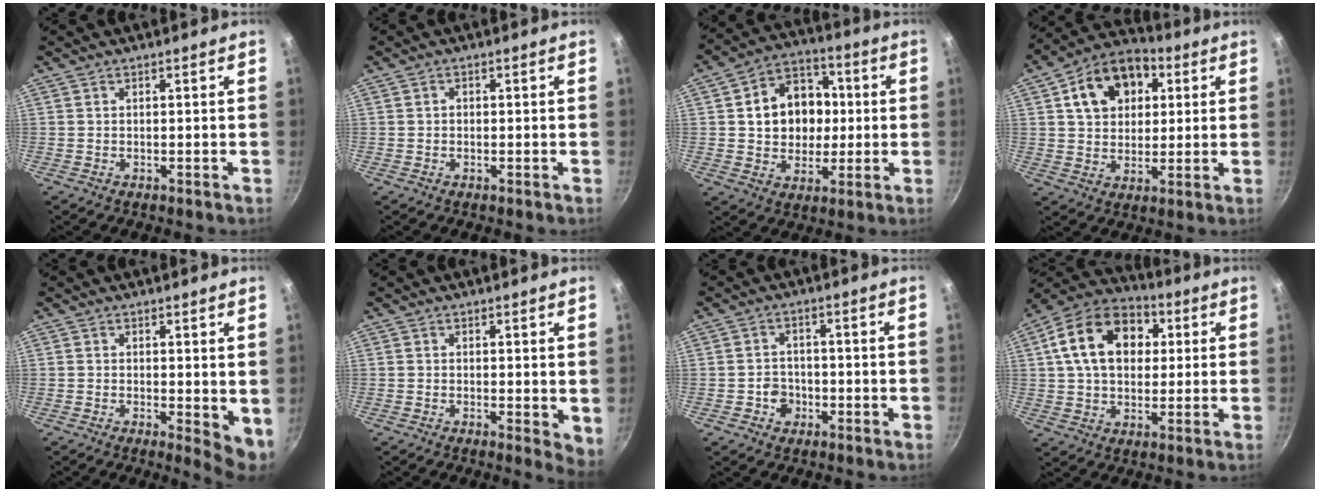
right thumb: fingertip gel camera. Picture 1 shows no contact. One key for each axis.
{"total": 0.9, "fx": 0.0, "fy": 0.8, "fz": 0.4, "tx": -0.006, "ty": 0.004, "tz": -0.002}
{"total": 14.5, "fx": 1.3, "fy": 11.9, "fz": 8.2, "tx": -0.091, "ty": 0.020, "tz": 0.019}
{"total": 14.8, "fx": 4.7, "fy": 10.8, "fz": 9.0, "tx": -0.119, "ty": 0.016, "tz": 0.067}
{"total": 5.2, "fx": 0.5, "fy": 2.1, "fz": 4.8, "tx": -0.057, "ty": -0.011, "tz": 0.008}
{"total": 3.8, "fx": 0.5, "fy": 1.7, "fz": 3.4, "tx": -0.038, "ty": -0.009, "tz": 0.007}
{"total": 3.7, "fx": -1.2, "fy": 3.2, "fz": 1.3, "tx": -0.001, "ty": 0.012, "tz": -0.021}
{"total": 17.7, "fx": 4.1, "fy": 12.6, "fz": 11.8, "tx": -0.176, "ty": 0.021, "tz": 0.055}